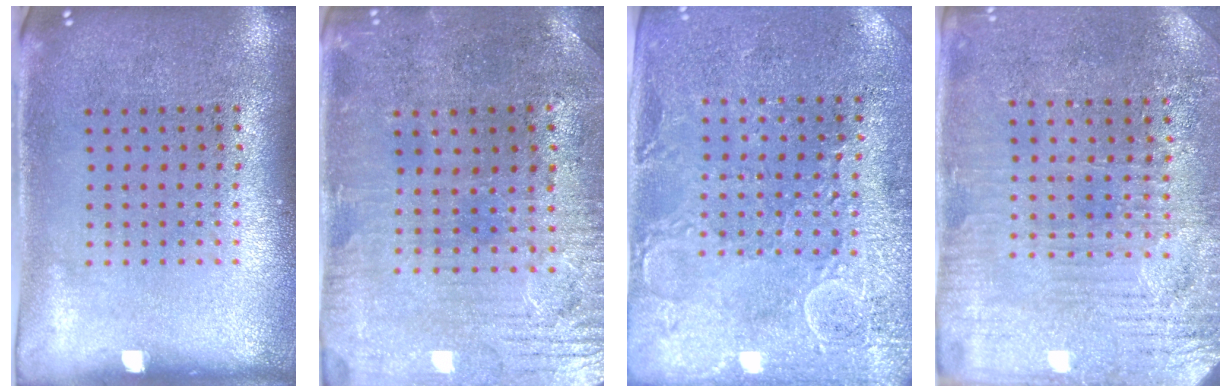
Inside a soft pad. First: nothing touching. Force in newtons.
{"total": 1.0, "press": 0.8, "slide": 0.6}
{"total": 2.8, "press": 2.7, "slide": 0.8}
{"total": 3.2, "press": 3.1, "slide": 0.7}